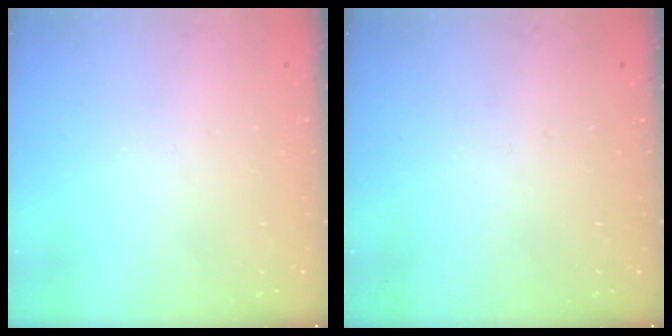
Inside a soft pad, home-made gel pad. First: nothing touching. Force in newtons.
{"total": 0.0}